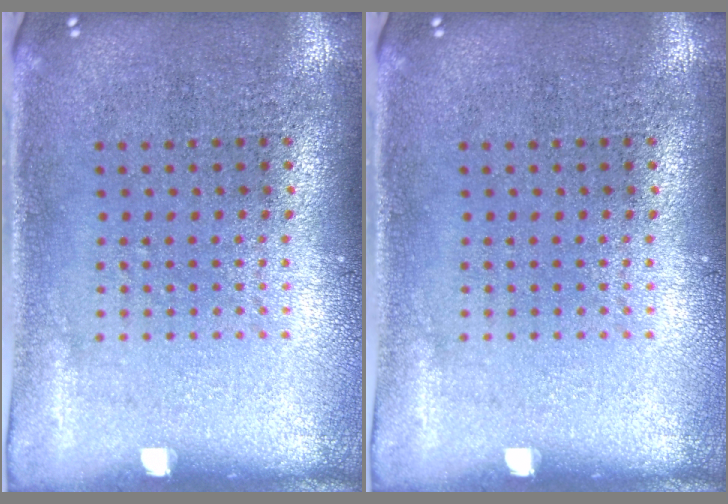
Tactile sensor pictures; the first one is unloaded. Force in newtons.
{"total": 0.0}